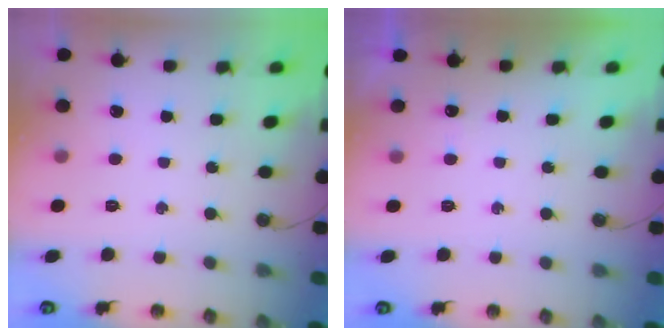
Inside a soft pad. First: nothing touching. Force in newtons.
{"total": 2.5, "press": 2.4, "slide": 0.5}